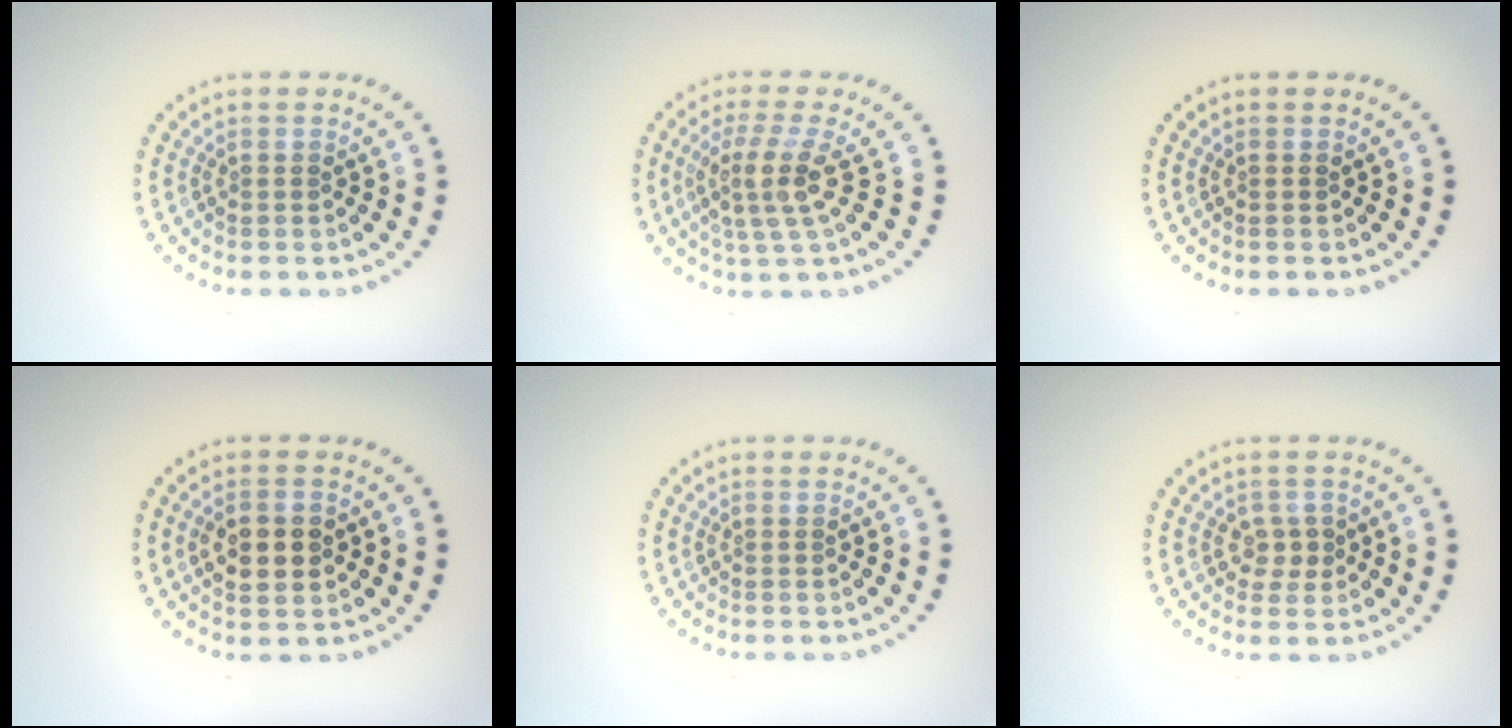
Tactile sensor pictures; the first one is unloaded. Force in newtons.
{"total": 3.8, "press": 2.7, "slide": 2.6}
{"total": 0.0}
{"total": 4.0, "press": 4.0, "slide": 0.4}
{"total": 0.0}
{"total": 1.7, "press": 1.6, "slide": 0.5}